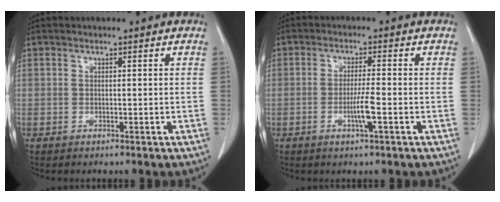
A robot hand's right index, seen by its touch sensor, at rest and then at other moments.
{"total": 3.9, "force": [-1.3, -0.3, 3.7], "torque": [-0.070, -0.006, -0.024]}